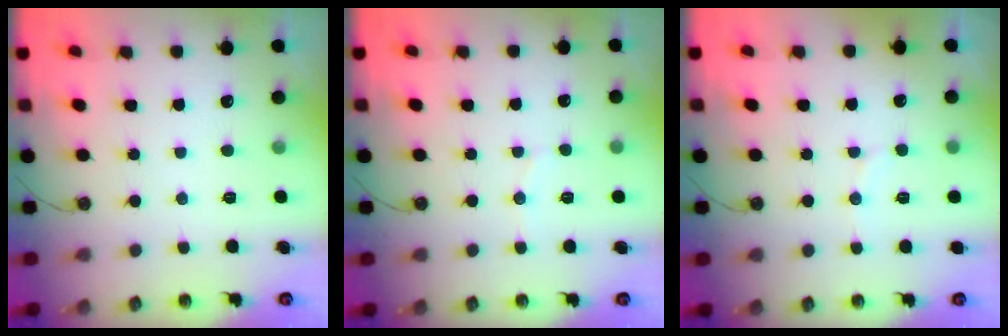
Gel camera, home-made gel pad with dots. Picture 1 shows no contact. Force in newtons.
{"total": 4.0, "press": 4.0, "slide": 0.5}
{"total": 5.5, "press": 5.3, "slide": 1.6}